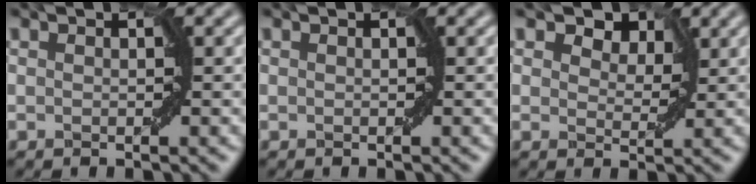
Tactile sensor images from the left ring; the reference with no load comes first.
{"total": 0.0}
{"total": 3.7, "force": [2.3, 2.1, 2.0], "torque": [-0.028, 0.001, 0.027]}